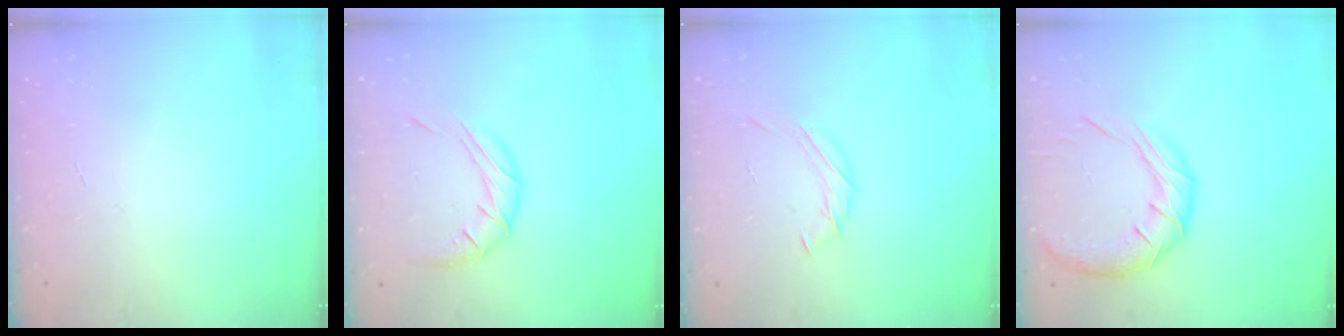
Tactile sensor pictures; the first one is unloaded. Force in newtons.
{"total": 10.4, "press": 10.4, "slide": 0.4}
{"total": 6.3, "press": 6.1, "slide": 1.6}
{"total": 13.7, "press": 13.7, "slide": 0.9}